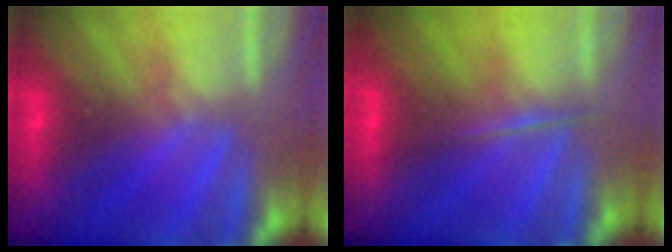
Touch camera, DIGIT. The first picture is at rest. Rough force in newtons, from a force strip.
{"total": 1.7}